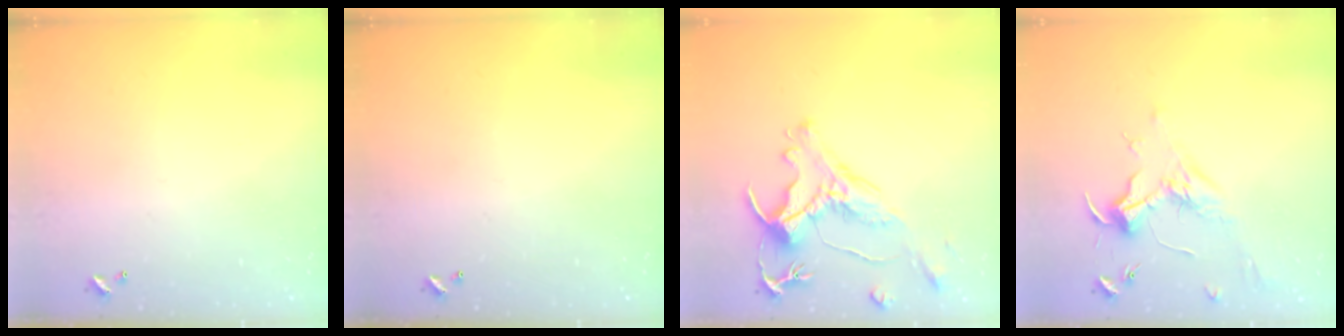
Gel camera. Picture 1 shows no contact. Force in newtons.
{"total": 0.0}
{"total": 2.8, "press": 2.5, "slide": 1.3}
{"total": 1.8, "press": 1.6, "slide": 0.6}